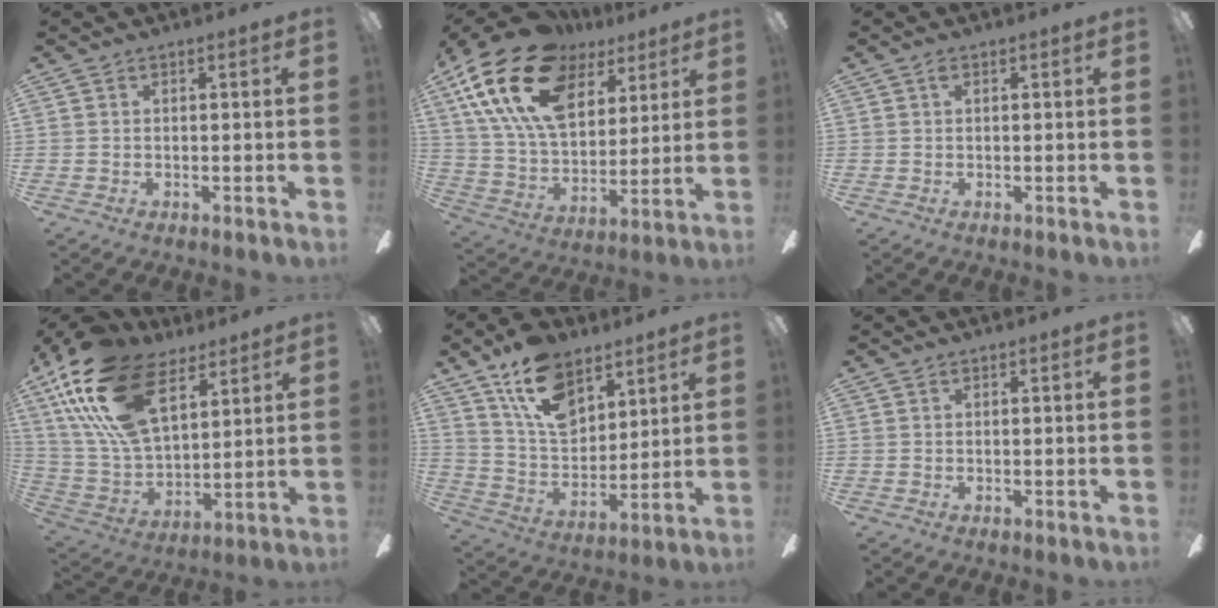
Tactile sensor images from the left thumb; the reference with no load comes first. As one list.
[{"total": 22.7, "force": [12.1, 13.3, 13.7], "torque": [-0.273, -0.047, 0.218]}, {"total": 1.1, "force": [0.3, 0.5, 0.9], "torque": [-0.019, 0.005, 0.005]}, {"total": 23.7, "force": [13.2, 12.5, 15.3], "torque": [-0.332, -0.049, 0.235]}, {"total": 16.2, "force": [10.2, 9.3, 8.5], "torque": [-0.151, -0.037, 0.191]}, {"total": 0.0}]